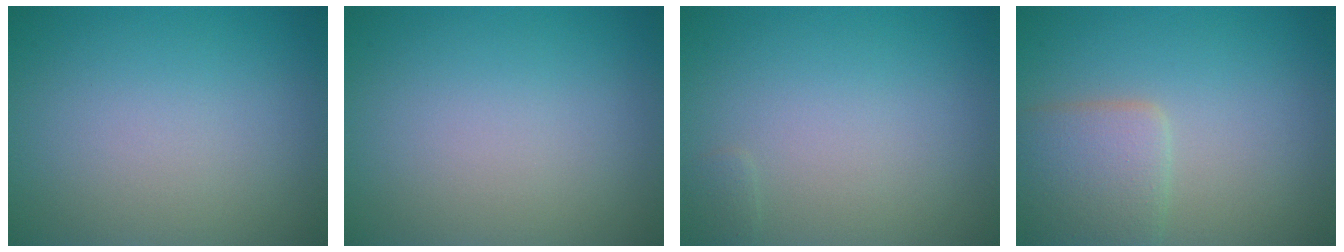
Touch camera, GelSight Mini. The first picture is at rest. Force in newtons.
{"total": 0.0}
{"total": 0.5, "press": 0.5, "slide": 0.0}
{"total": 3.1, "press": 3.0, "slide": 0.3}